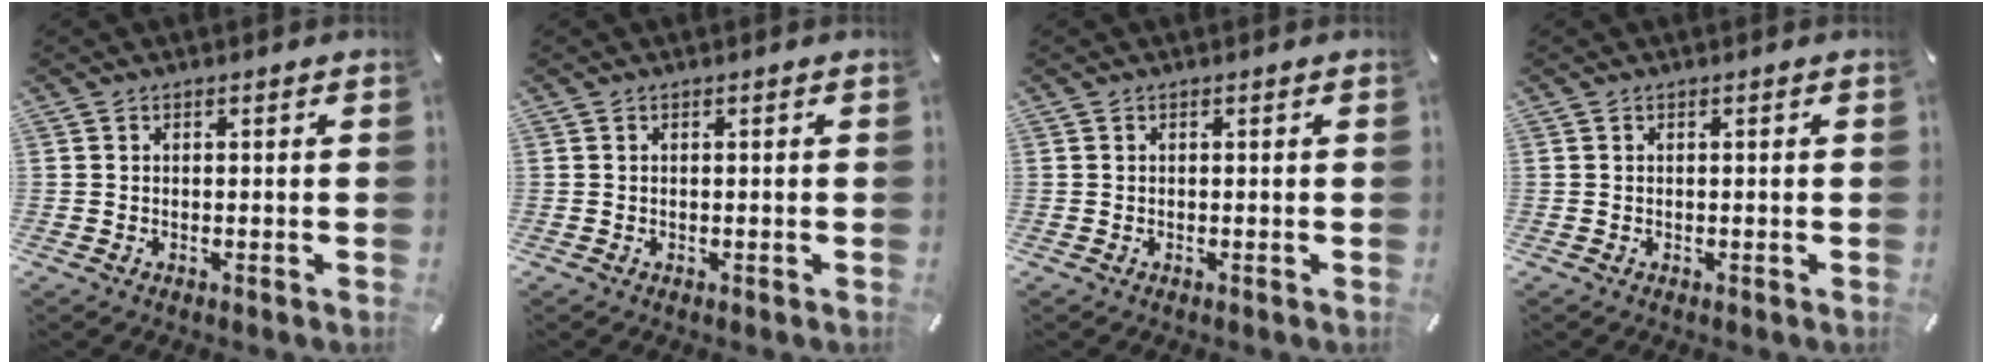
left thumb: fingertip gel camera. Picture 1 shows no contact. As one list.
[{"total": 0.0}, {"total": 0.0}, {"total": 0.0}]